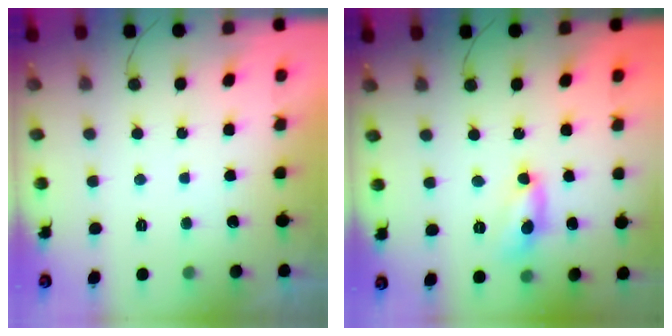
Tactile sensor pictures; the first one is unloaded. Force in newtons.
{"total": 8.4, "press": 8.4, "slide": 0.7}